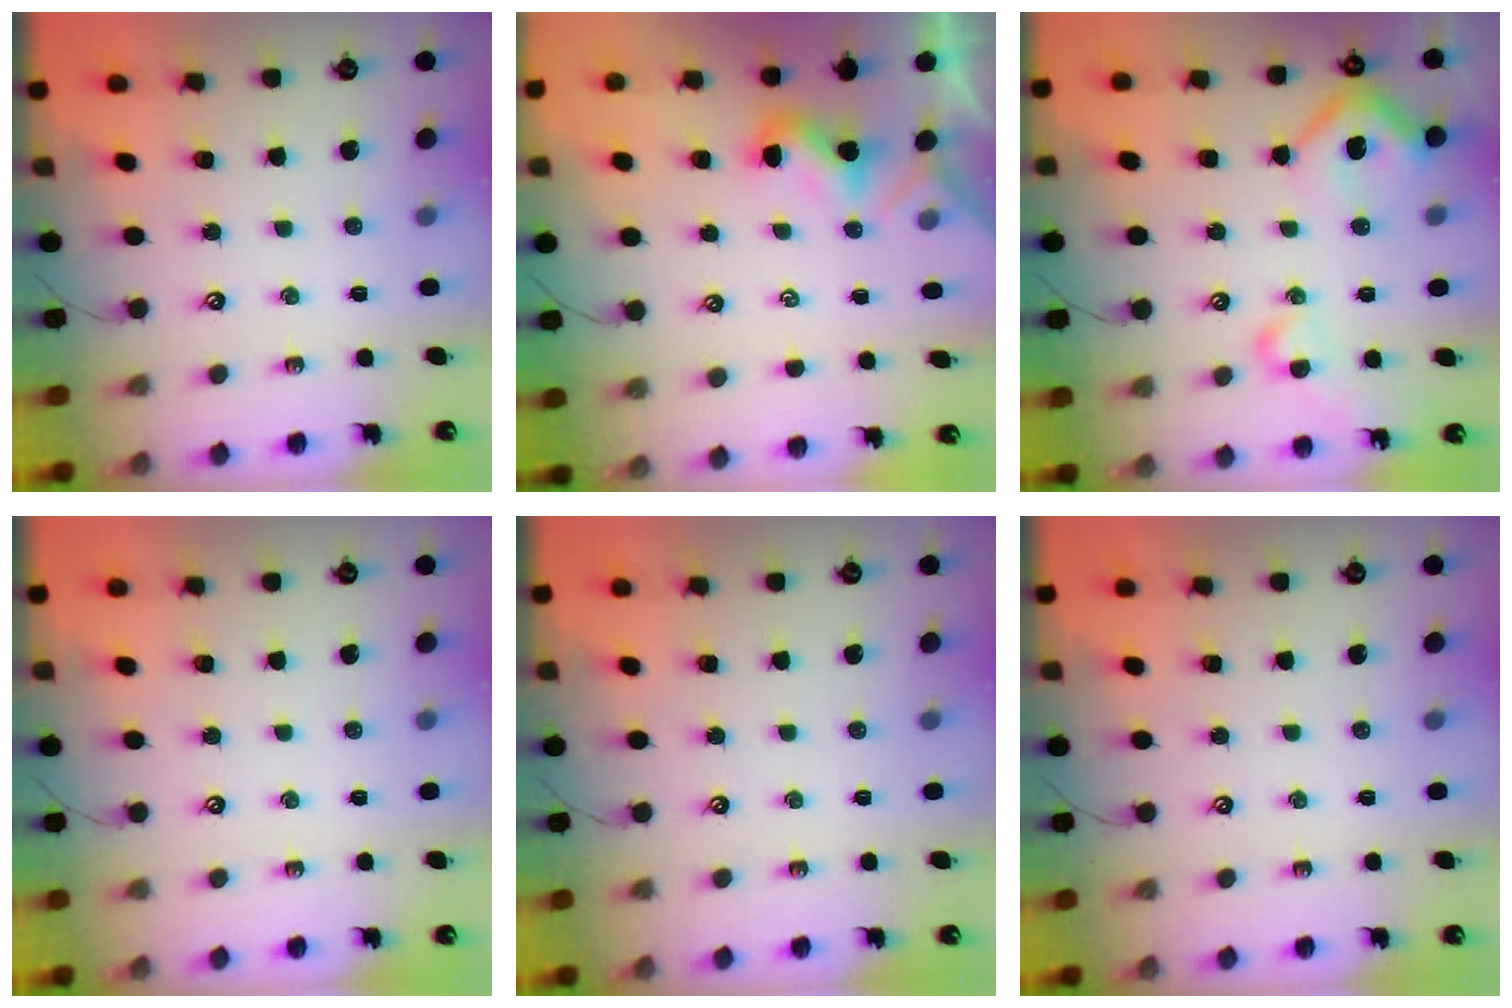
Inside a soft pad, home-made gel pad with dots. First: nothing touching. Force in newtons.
{"total": 0.0}
{"total": 12.6, "press": 12.5, "slide": 1.6}
{"total": 0.0}
{"total": 0.0}
{"total": 0.0}